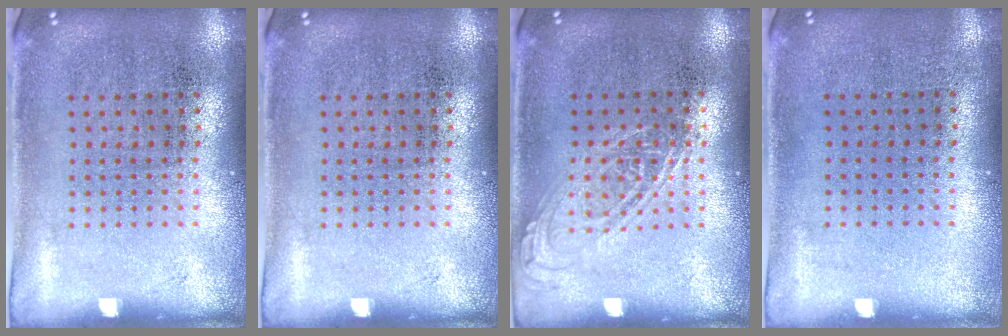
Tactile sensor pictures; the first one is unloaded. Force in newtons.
{"total": 0.0}
{"total": 1.1, "press": 1.1, "slide": 0.1}
{"total": 0.0}